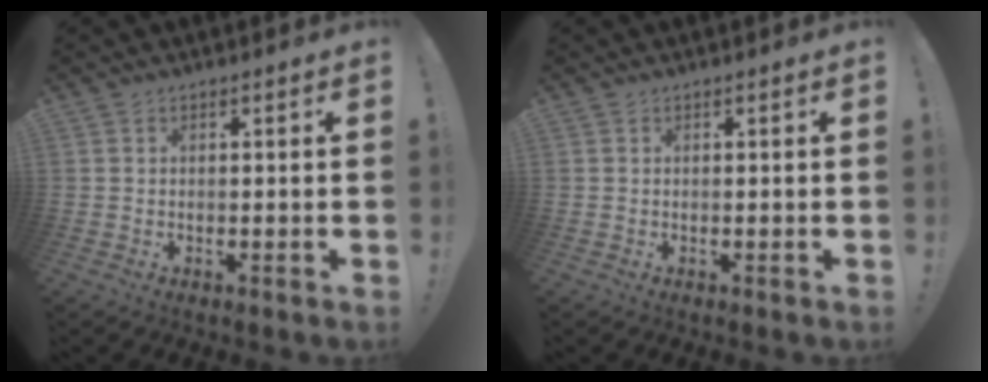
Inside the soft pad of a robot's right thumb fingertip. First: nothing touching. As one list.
[{"total": 0.0}]